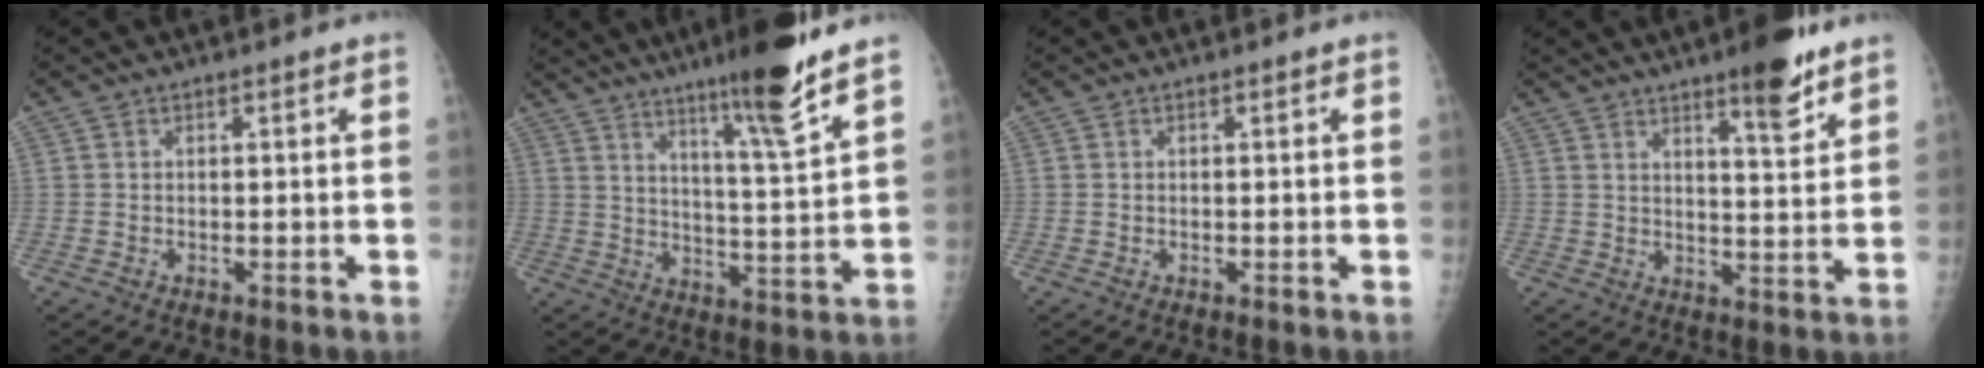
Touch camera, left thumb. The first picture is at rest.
{"total": 13.3, "force": [9.2, 0.2, 9.6], "torque": [-0.147, -0.063, 0.147]}
{"total": 0.0}
{"total": 9.0, "force": [6.1, 1.9, 6.3], "torque": [-0.076, -0.040, 0.088]}